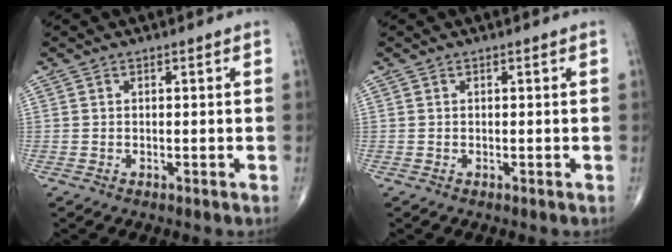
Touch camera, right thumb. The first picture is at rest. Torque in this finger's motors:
{"motor_torque": [0.02, 0.02, -0.02, -0.02, 0.00]}